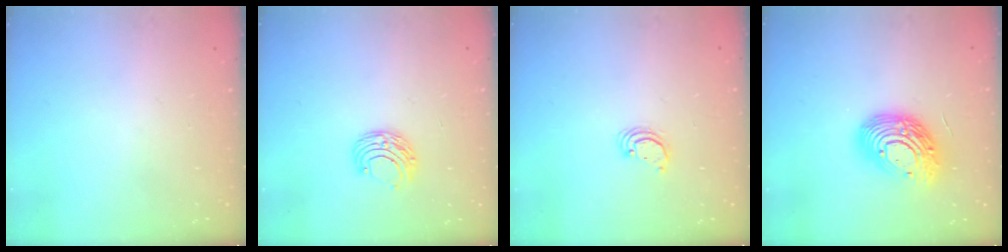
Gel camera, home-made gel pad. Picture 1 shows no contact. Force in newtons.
{"total": 7.6, "press": 7.5, "slide": 0.6}
{"total": 2.7, "press": 2.7, "slide": 0.2}
{"total": 15.7, "press": 15.7, "slide": 1.1}